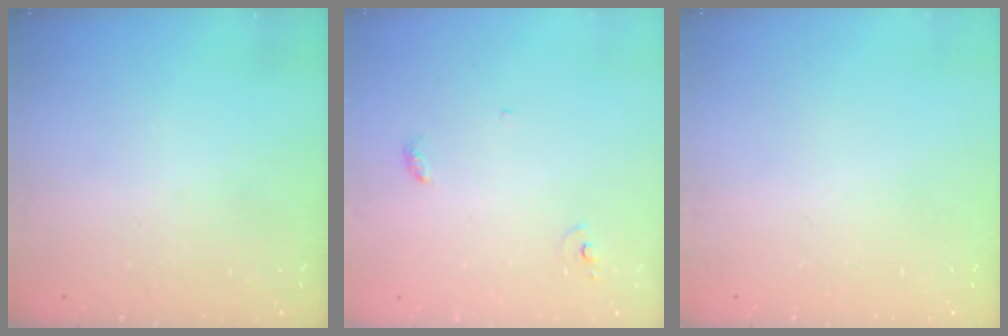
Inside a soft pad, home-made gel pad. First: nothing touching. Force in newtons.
{"total": 3.6, "press": 3.6, "slide": 0.2}
{"total": 0.0}